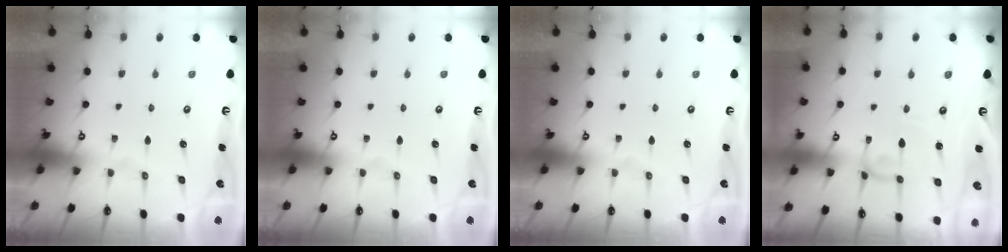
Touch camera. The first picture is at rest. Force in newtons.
{"total": 0.0}
{"total": 0.0}
{"total": 0.0}